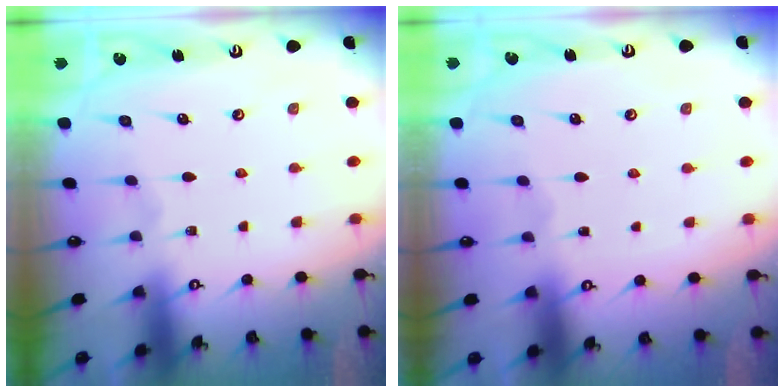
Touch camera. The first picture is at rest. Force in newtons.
{"total": 1.2, "press": 1.2, "slide": 0.1}